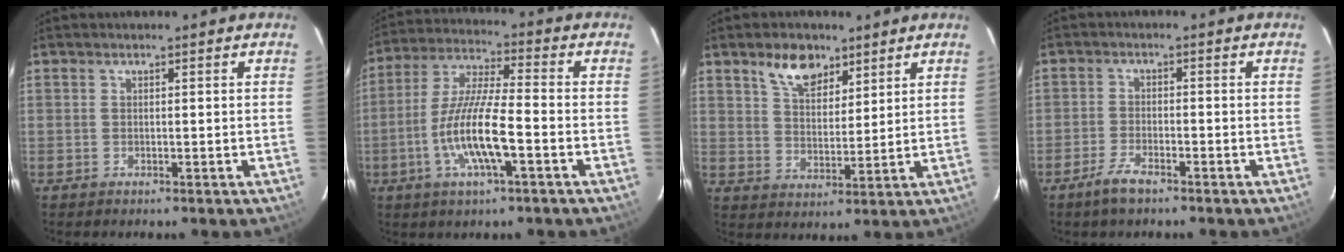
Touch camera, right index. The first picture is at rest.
{"total": 12.6, "force": [-4.3, 2.1, 11.6], "torque": [-0.239, -0.007, -0.085]}
{"total": 7.8, "force": [5.2, 4.3, 4.0], "torque": [-0.066, 0.010, 0.097]}
{"total": 4.3, "force": [-3.3, 1.2, 2.6], "torque": [-0.071, -0.004, -0.065]}